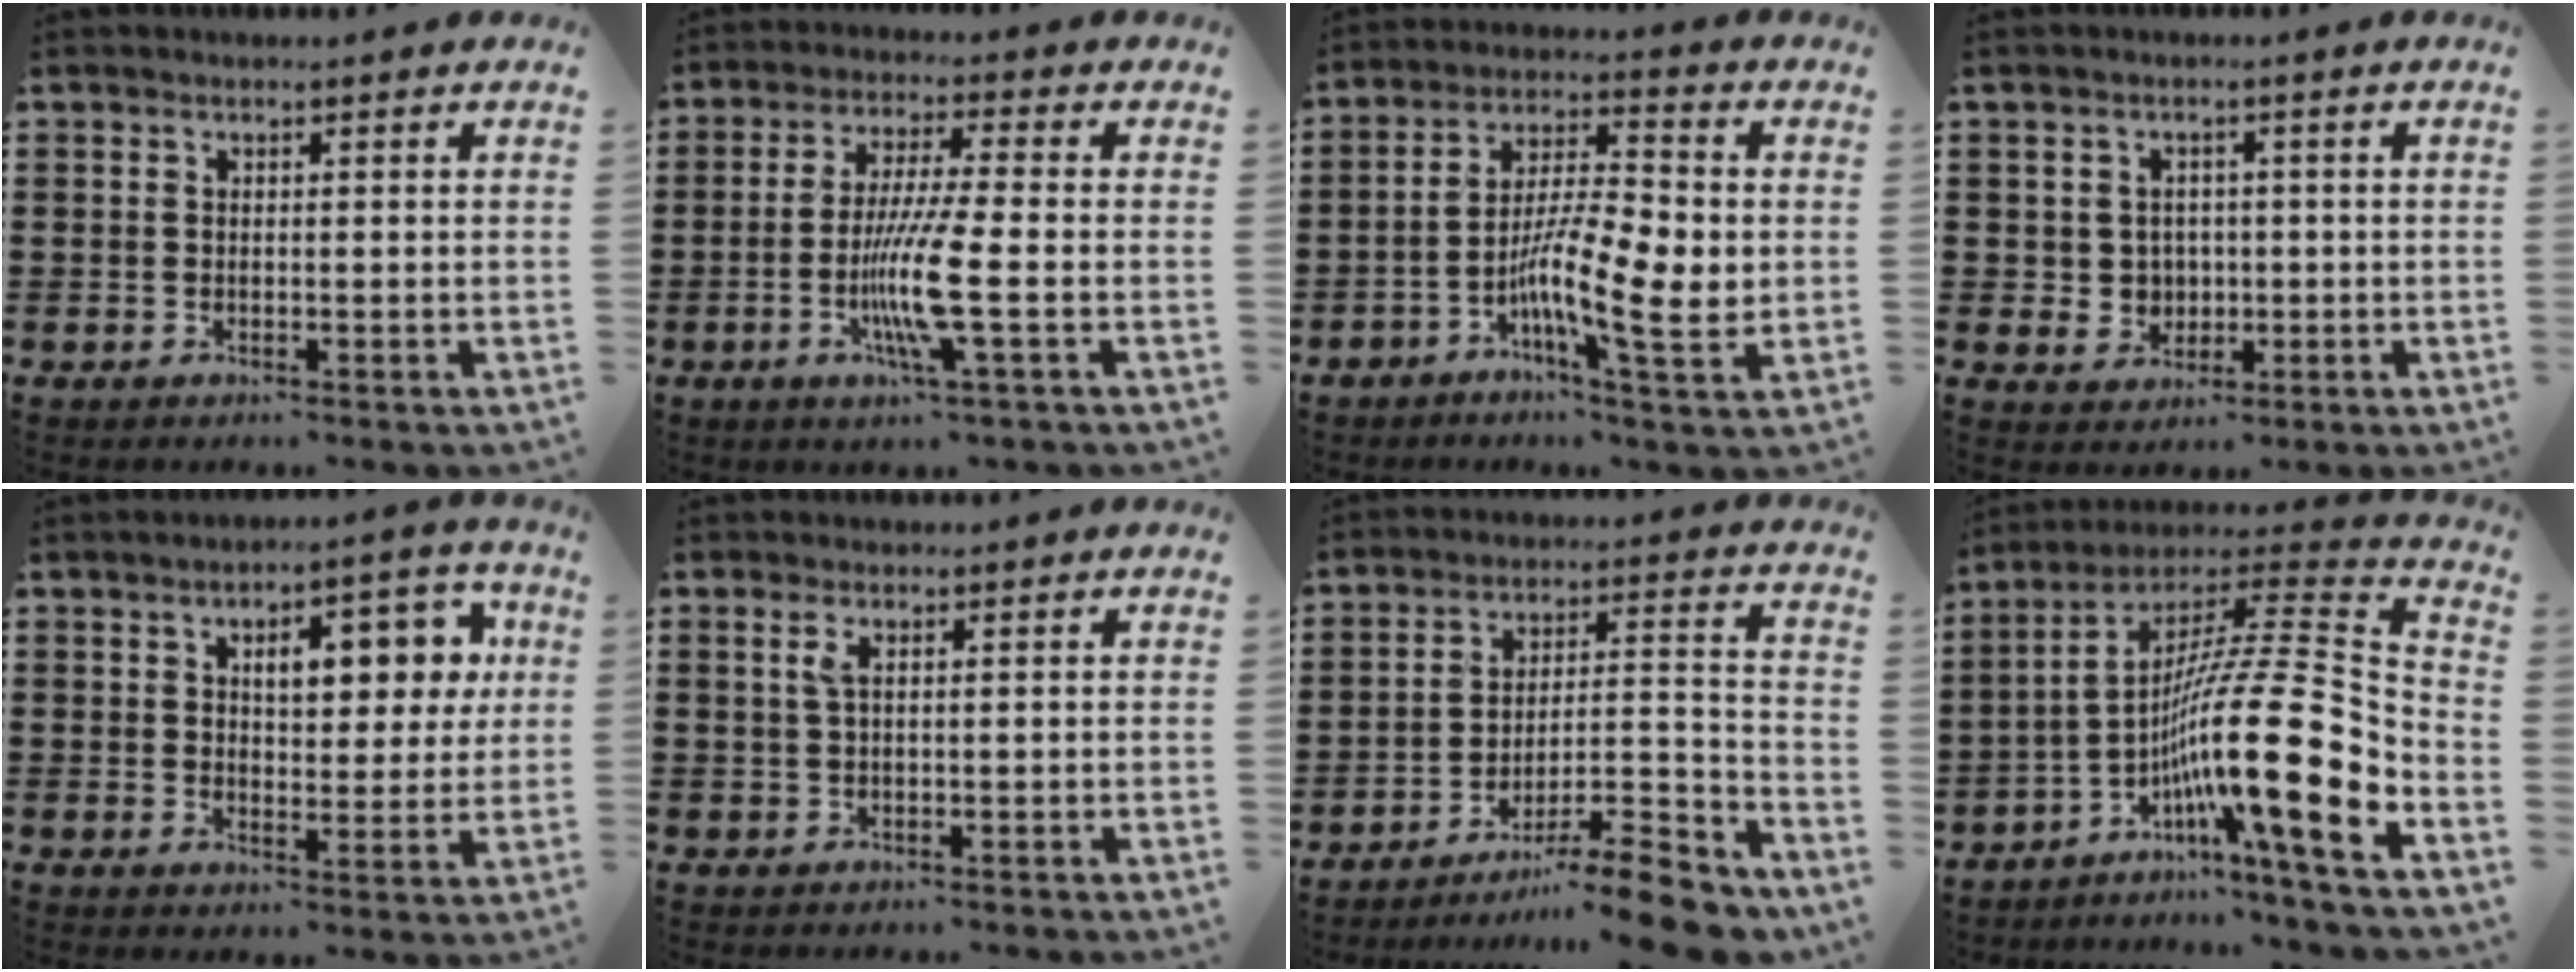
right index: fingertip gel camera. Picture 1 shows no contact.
{"total": 9.7, "force": [-2.6, 0.5, 9.4], "torque": [-0.189, -0.021, -0.053]}
{"total": 11.0, "force": [-2.4, 2.8, 10.4], "torque": [-0.199, -0.012, -0.043]}
{"total": 3.1, "force": [0.1, 3.0, 0.8], "torque": [-0.029, 0.009, -0.001]}
{"total": 8.6, "force": [3.0, 4.2, 6.9], "torque": [-0.096, -0.005, 0.041]}
{"total": 1.6, "force": [0.5, 0.3, 1.4], "torque": [-0.031, 0.001, 0.008]}
{"total": 10.5, "force": [-9.0, 0.9, 5.3], "torque": [-0.068, 0.022, -0.174]}
{"total": 19.3, "force": [-6.4, 1.5, 18.2], "torque": [-0.326, -0.026, -0.120]}